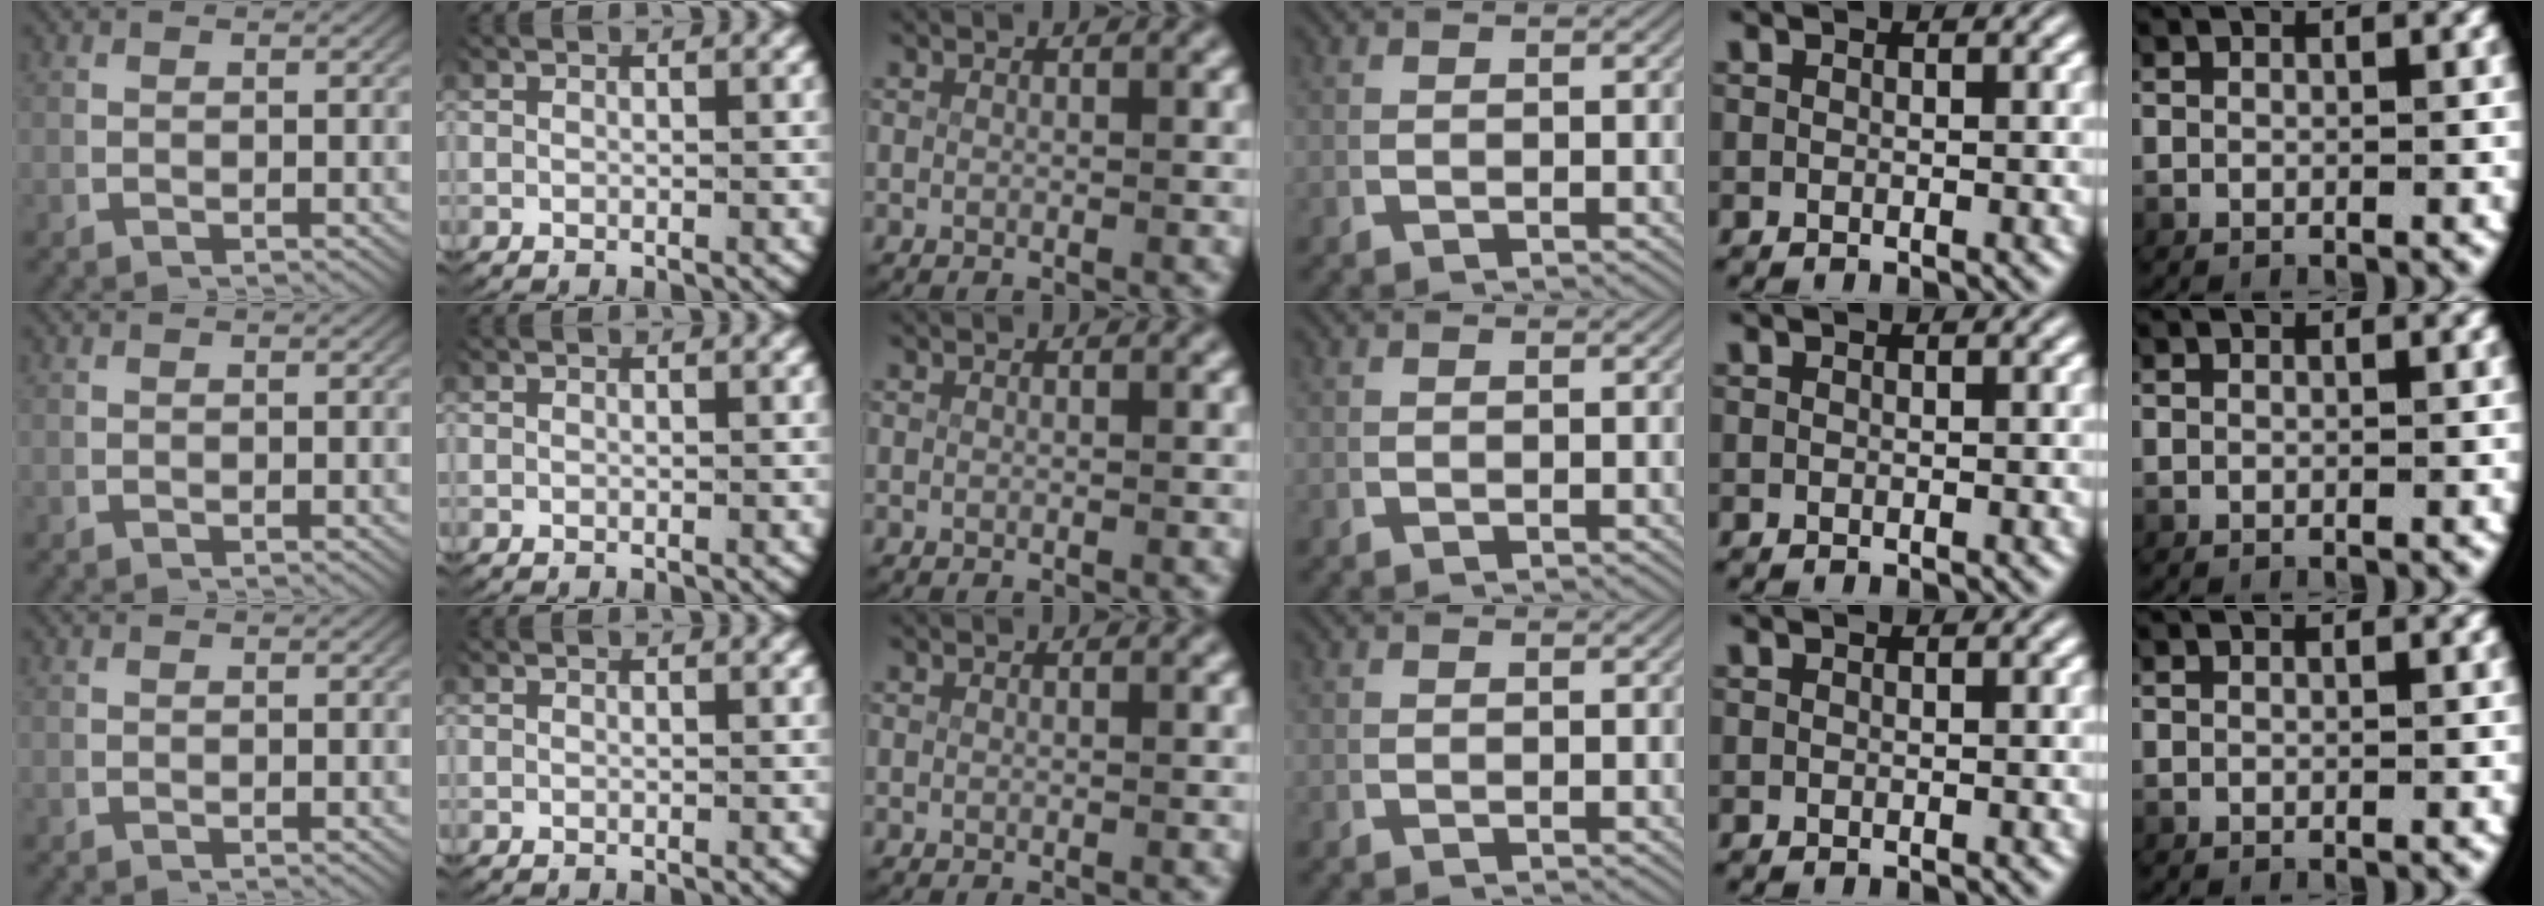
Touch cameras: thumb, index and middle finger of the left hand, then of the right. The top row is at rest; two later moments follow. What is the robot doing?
{"motion": "reach", "object": "towel"}